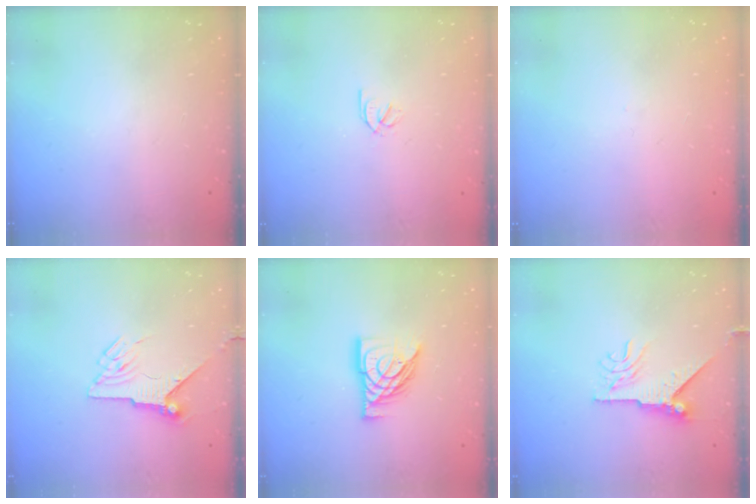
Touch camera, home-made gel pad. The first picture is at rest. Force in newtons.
{"total": 2.0, "press": 2.0, "slide": 0.3}
{"total": 0.0}
{"total": 6.7, "press": 6.7, "slide": 1.0}
{"total": 13.2, "press": 13.2, "slide": 1.1}
{"total": 9.4, "press": 9.3, "slide": 1.3}